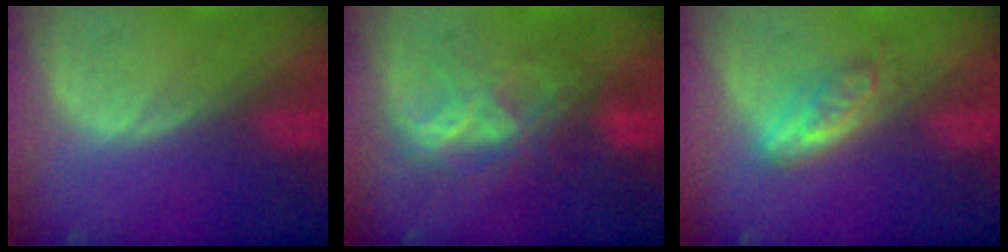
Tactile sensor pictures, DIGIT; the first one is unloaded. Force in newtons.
{"total": 6.6, "press": 6.5, "slide": 1.3}
{"total": 4.8, "press": 4.2, "slide": 2.4}